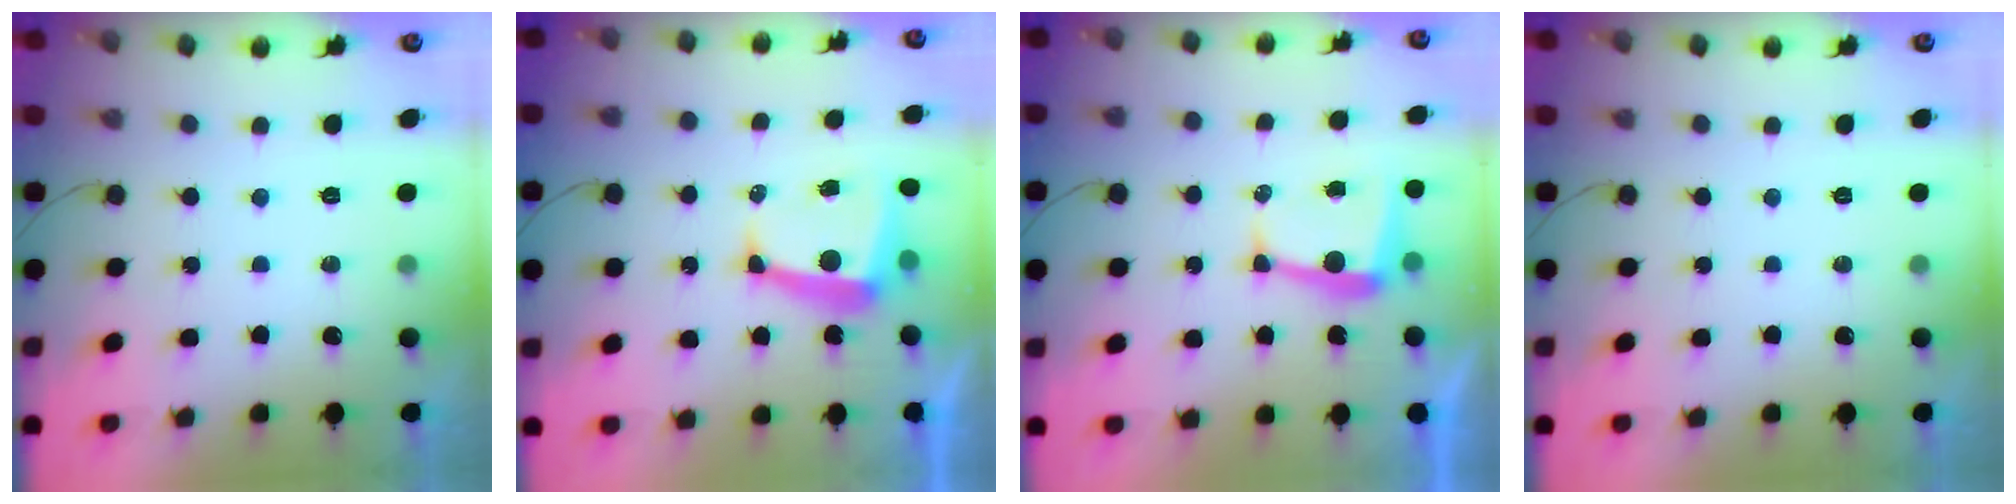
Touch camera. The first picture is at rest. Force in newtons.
{"total": 8.8, "press": 8.8, "slide": 0.7}
{"total": 6.2, "press": 6.1, "slide": 0.6}
{"total": 0.0}